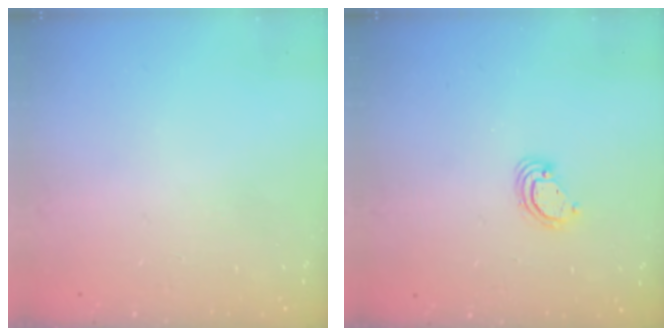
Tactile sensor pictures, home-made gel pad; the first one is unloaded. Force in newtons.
{"total": 3.8, "press": 3.8, "slide": 0.1}